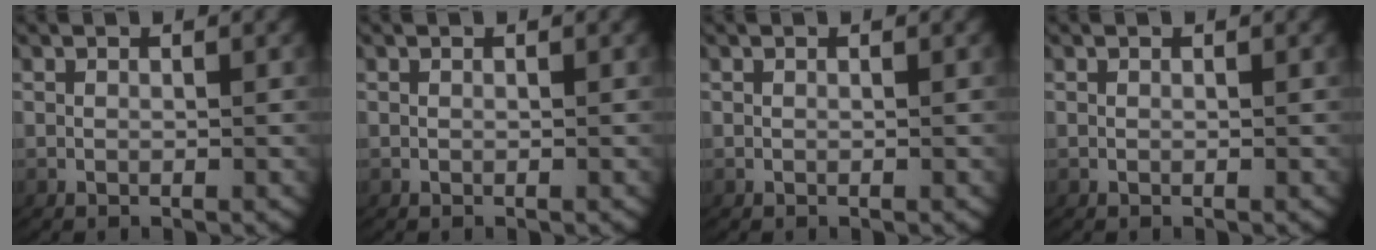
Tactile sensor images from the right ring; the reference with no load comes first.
{"total": 0.0}
{"total": 0.0}
{"total": 0.0}